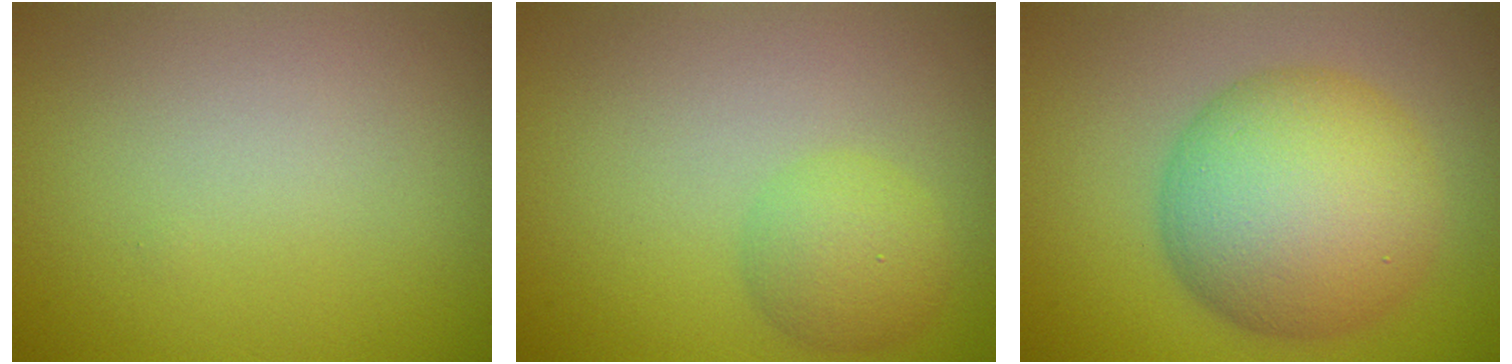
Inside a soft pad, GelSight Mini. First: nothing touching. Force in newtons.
{"total": 2.9, "press": 2.9, "slide": 0.1}
{"total": 10.2, "press": 10.2, "slide": 0.2}